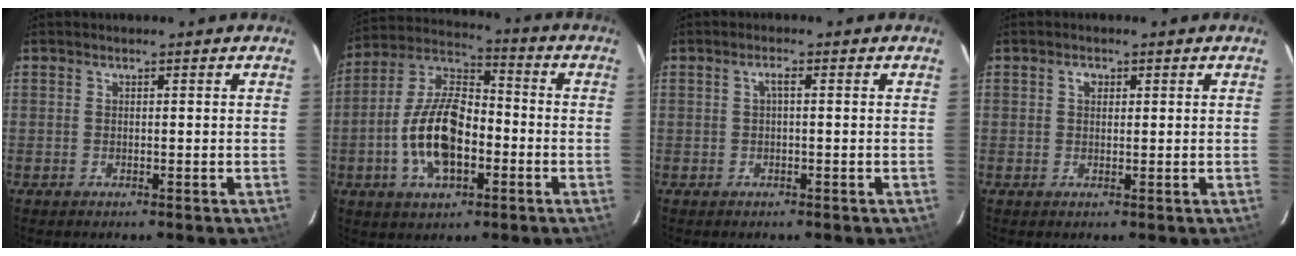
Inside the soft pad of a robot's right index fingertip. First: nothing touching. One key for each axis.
{"total": 15.2, "fx": -4.0, "fy": 7.8, "fz": 12.4, "tx": -0.249, "ty": 0.014, "tz": -0.073}
{"total": 1.3, "fx": 0.0, "fy": 0.2, "fz": 1.3, "tx": -0.024, "ty": 0.006, "tz": -0.001}
{"total": 1.7, "fx": 0.7, "fy": 1.0, "fz": 1.1, "tx": -0.020, "ty": 0.006, "tz": 0.012}